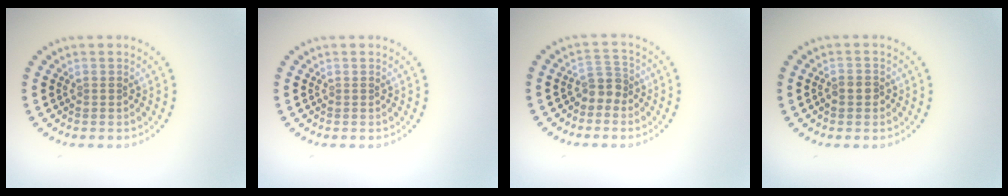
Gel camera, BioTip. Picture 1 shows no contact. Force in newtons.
{"total": 0.0}
{"total": 2.2, "press": 1.6, "slide": 1.4}
{"total": 1.7, "press": 1.6, "slide": 0.5}